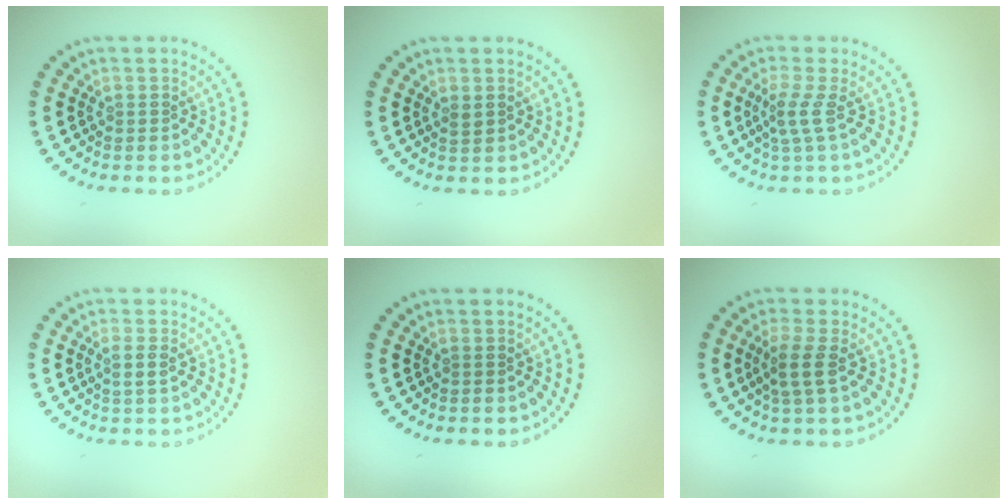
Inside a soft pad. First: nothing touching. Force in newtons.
{"total": 0.7, "press": 0.7, "slide": 0.2}
{"total": 2.0, "press": 1.4, "slide": 1.5}
{"total": 1.3, "press": 1.1, "slide": 0.7}
{"total": 0.0}
{"total": 2.3, "press": 1.8, "slide": 1.3}